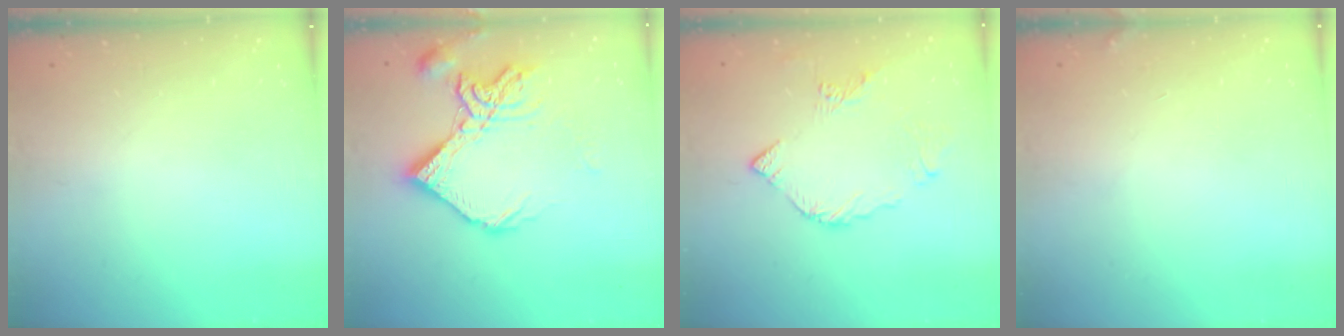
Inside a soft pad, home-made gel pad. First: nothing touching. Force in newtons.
{"total": 15.6, "press": 15.5, "slide": 1.8}
{"total": 7.5, "press": 7.4, "slide": 0.7}
{"total": 2.0, "press": 2.0, "slide": 0.2}